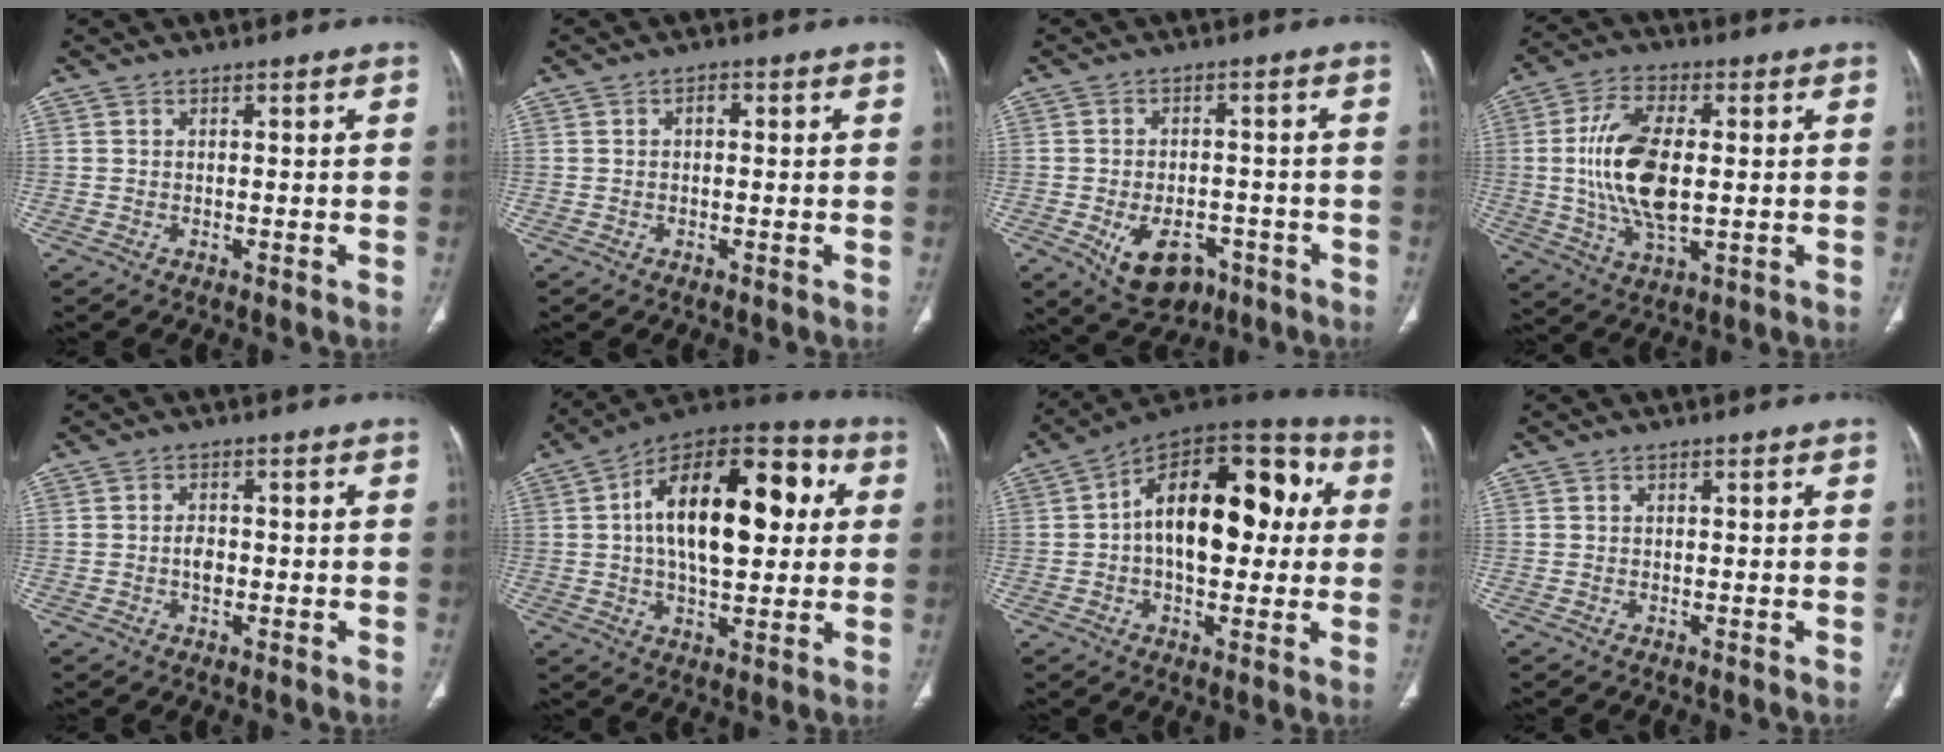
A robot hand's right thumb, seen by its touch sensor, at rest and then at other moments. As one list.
[{"total": 1.3, "force": [0.1, 0.8, 1.0], "torque": [-0.015, 0.006, -0.001]}, {"total": 9.8, "force": [-4.4, 6.3, 6.1], "torque": [-0.079, 0.018, -0.054]}, {"total": 14.7, "force": [0.5, 7.1, 12.8], "torque": [-0.255, -0.002, 0.011]}, {"total": 2.6, "force": [-0.5, 1.7, 1.9], "torque": [-0.029, 0.006, -0.011]}, {"total": 23.4, "force": [4.0, 12.1, 19.6], "torque": [-0.281, 0.025, 0.051]}, {"total": 21.3, "force": [2.4, 12.2, 17.3], "torque": [-0.230, 0.041, 0.025]}, {"total": 0.0}]